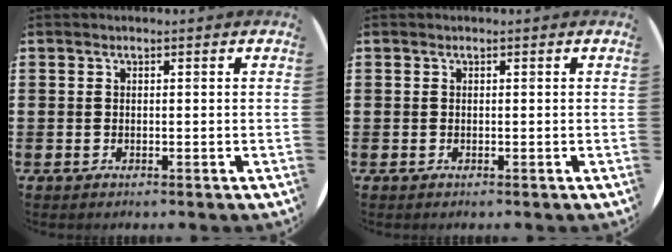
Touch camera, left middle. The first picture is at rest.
{"total": 0.0}